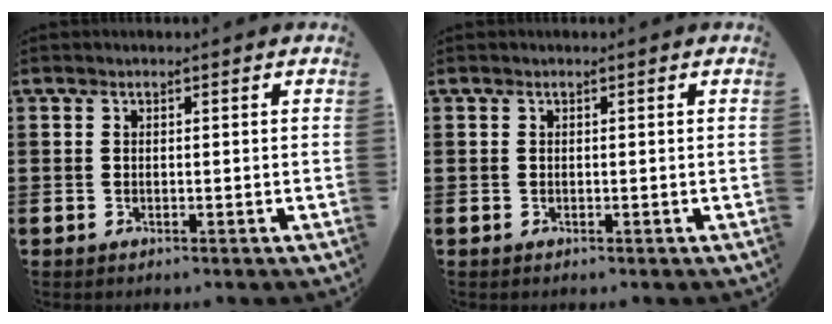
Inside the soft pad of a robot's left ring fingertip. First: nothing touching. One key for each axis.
{"total": 0.0}